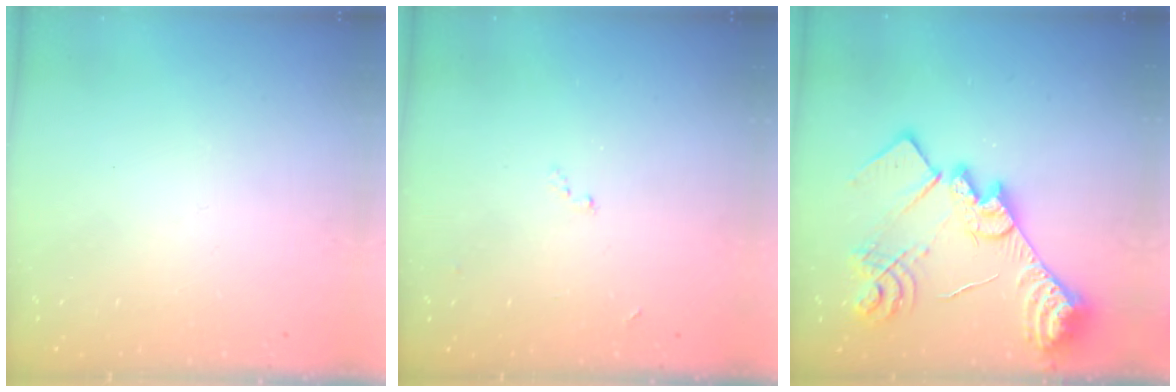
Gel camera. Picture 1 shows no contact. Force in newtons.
{"total": 9.6, "press": 9.6, "slide": 1.2}
{"total": 26.5, "press": 26.4, "slide": 2.2}